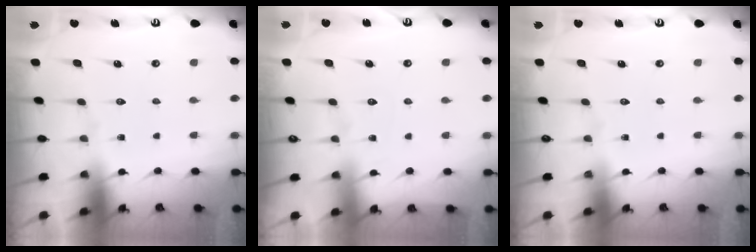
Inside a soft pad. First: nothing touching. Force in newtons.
{"total": 3.6, "press": 3.6, "slide": 0.4}
{"total": 0.0}